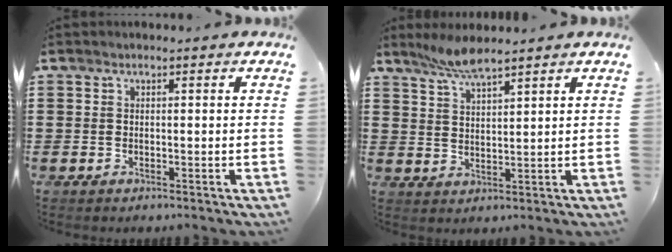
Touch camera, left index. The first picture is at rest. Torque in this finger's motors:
{"motor_torque": [0.73, 0.05, 0.31, 0.03]}